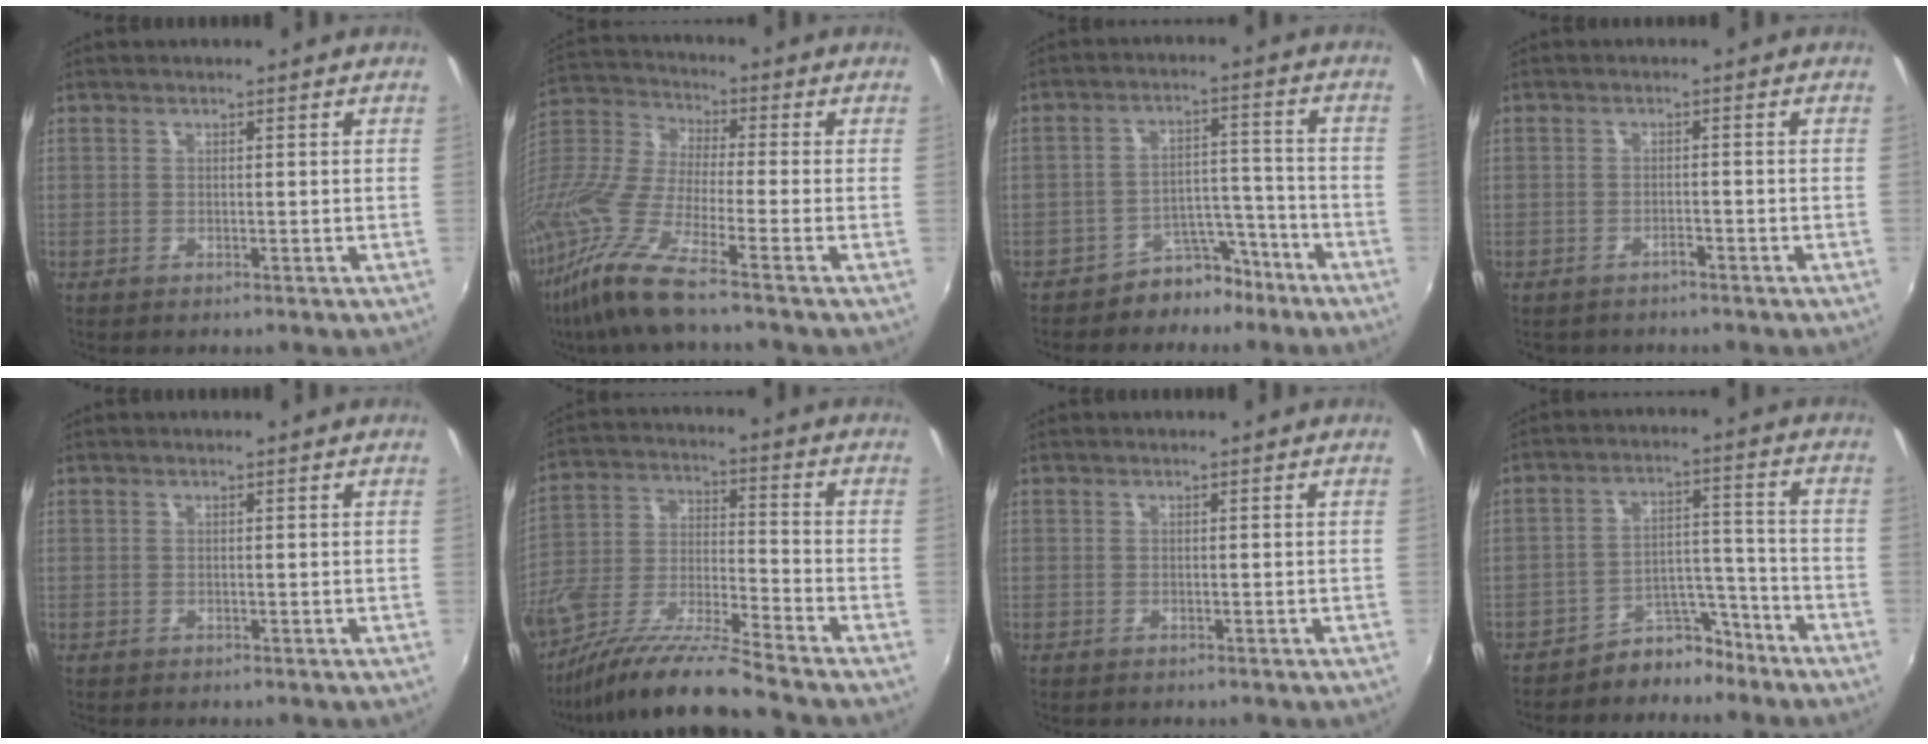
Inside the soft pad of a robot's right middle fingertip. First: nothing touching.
{"total": 15.6, "force": [-10.3, 0.8, 11.6], "torque": [-0.242, -0.032, -0.218]}
{"total": 7.4, "force": [-5.9, 4.1, 1.8], "torque": [-0.021, 0.038, -0.081]}
{"total": 1.7, "force": [-1.5, 0.7, 0.6], "torque": [-0.014, 0.000, -0.021]}
{"total": 0.0}
{"total": 13.5, "force": [-10.8, 0.4, 8.2], "torque": [-0.172, -0.015, -0.211]}
{"total": 0.0}
{"total": 7.5, "force": [-6.5, 3.5, 1.2], "torque": [-0.009, 0.041, -0.095]}